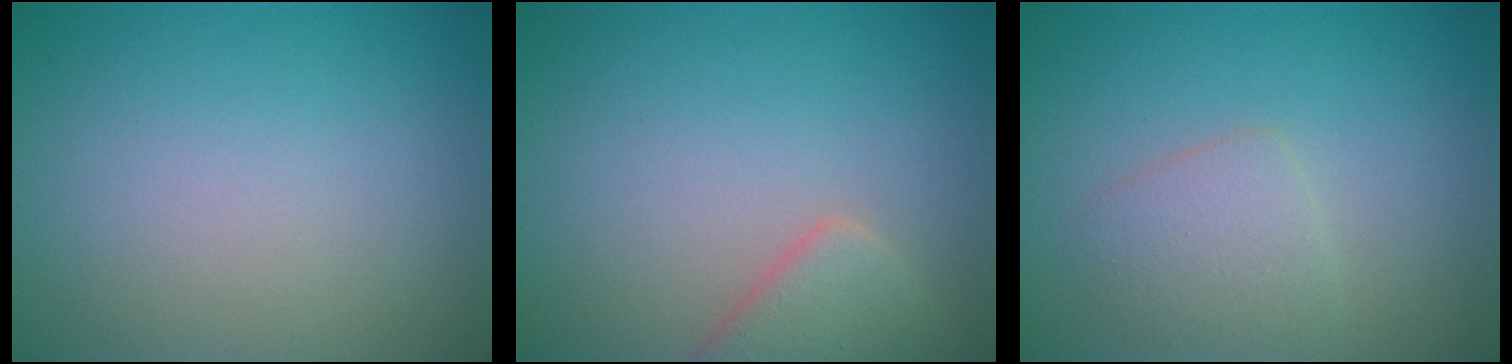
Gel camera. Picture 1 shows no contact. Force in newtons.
{"total": 2.8, "press": 2.8, "slide": 0.4}
{"total": 2.2, "press": 2.2, "slide": 0.1}